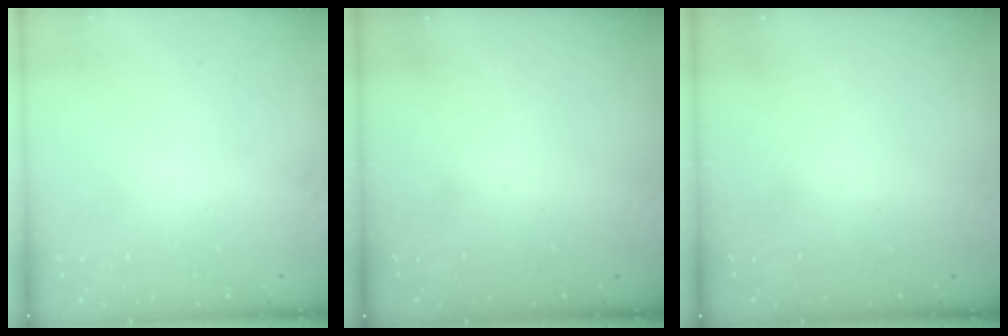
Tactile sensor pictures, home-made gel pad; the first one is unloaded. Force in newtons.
{"total": 0.0}
{"total": 0.0}